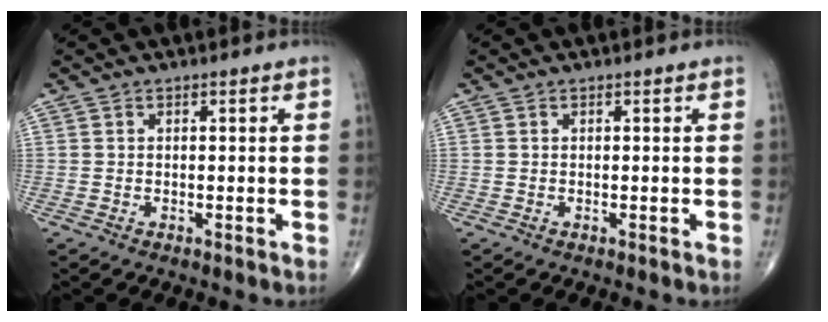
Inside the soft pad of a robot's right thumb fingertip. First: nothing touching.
{"total": 0.0}